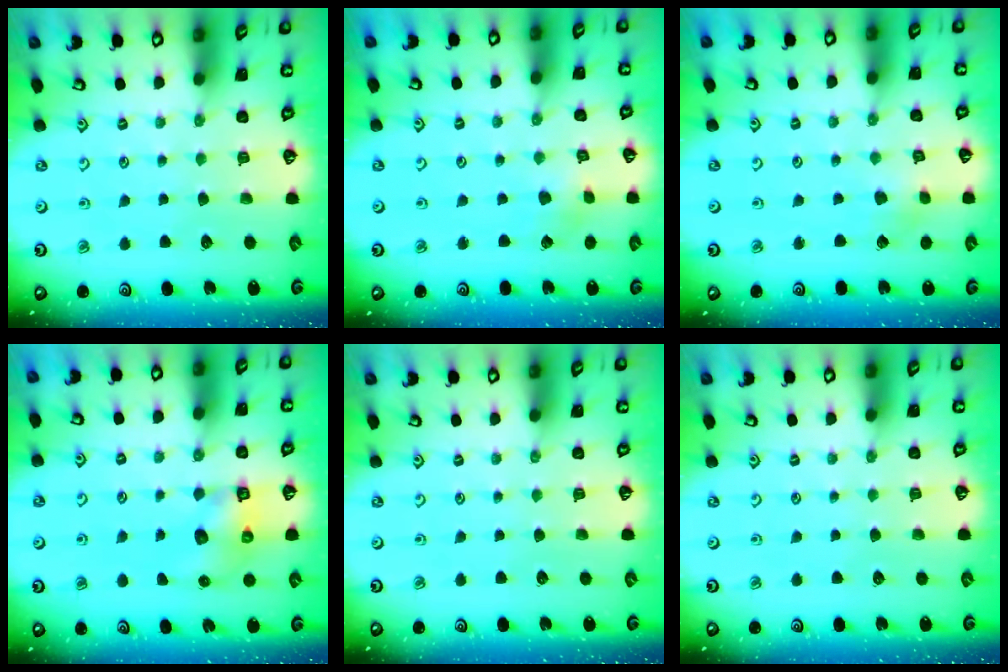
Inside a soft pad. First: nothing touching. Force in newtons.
{"total": 2.1, "press": 2.1, "slide": 0.1}
{"total": 2.3, "press": 2.3, "slide": 0.6}
{"total": 6.3, "press": 6.3, "slide": 0.7}
{"total": 0.0}
{"total": 0.0}